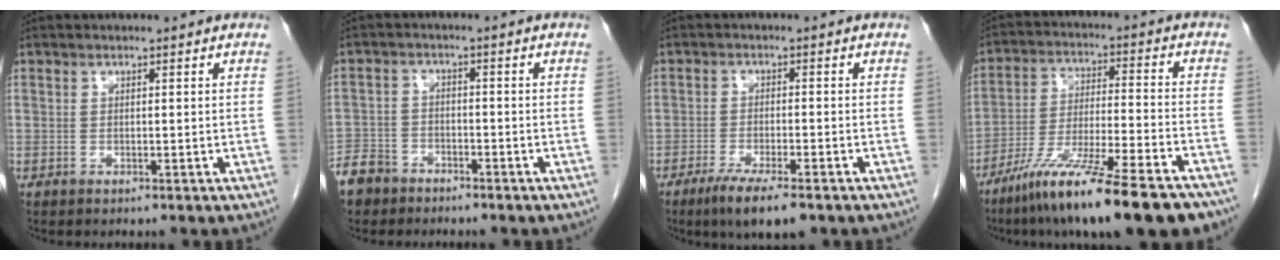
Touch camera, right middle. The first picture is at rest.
{"total": 7.0, "force": [-5.4, 4.3, 1.0], "torque": [-0.031, 0.003, -0.101]}
{"total": 7.4, "force": [-5.0, 1.0, 5.3], "torque": [-0.089, -0.016, -0.077]}
{"total": 20.7, "force": [-15.3, 1.9, 13.8], "torque": [-0.187, -0.028, -0.251]}